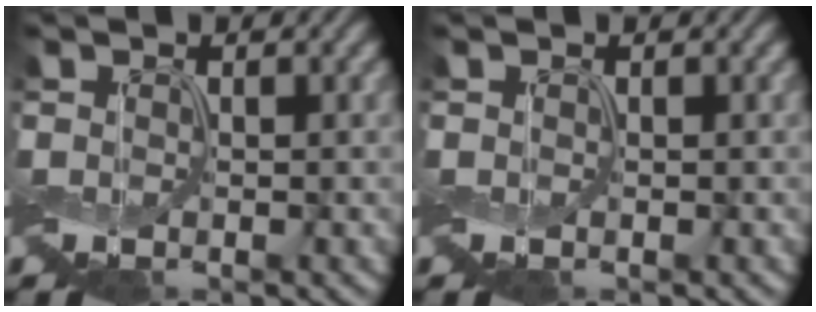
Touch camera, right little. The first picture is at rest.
{"total": 0.0}